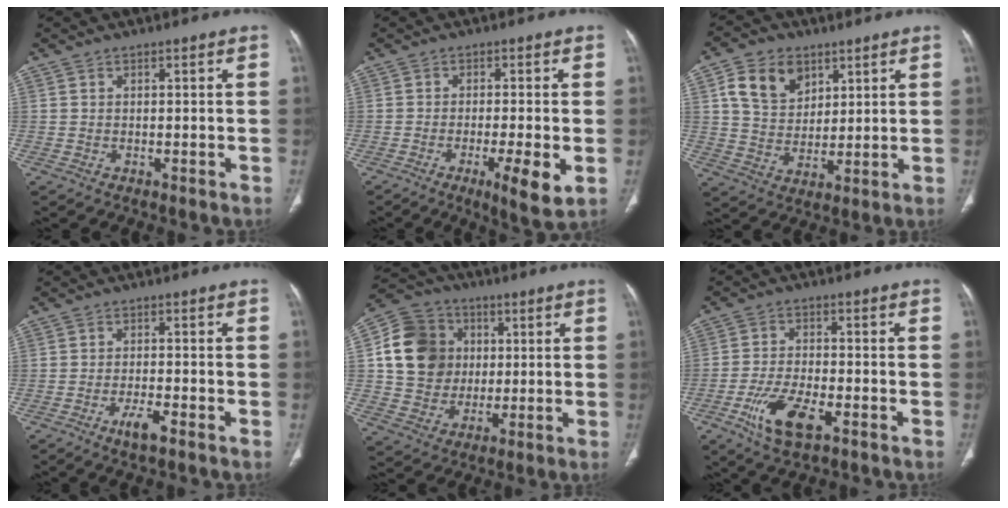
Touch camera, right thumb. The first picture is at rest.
{"total": 7.9, "force": [-2.6, 1.2, 7.4], "torque": [-0.118, -0.016, -0.041]}
{"total": 10.6, "force": [4.8, 7.6, 5.6], "torque": [-0.075, -0.016, 0.094]}
{"total": 5.3, "force": [-3.1, 1.1, 4.2], "torque": [-0.084, 0.010, -0.055]}
{"total": 15.2, "force": [2.2, 13.5, 6.6], "torque": [-0.100, 0.010, 0.042]}
{"total": 9.3, "force": [-4.2, 3.8, 7.4], "torque": [-0.154, 0.007, -0.075]}